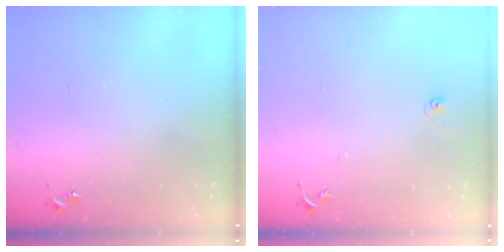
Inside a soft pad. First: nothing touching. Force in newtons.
{"total": 5.9, "press": 5.9, "slide": 0.6}